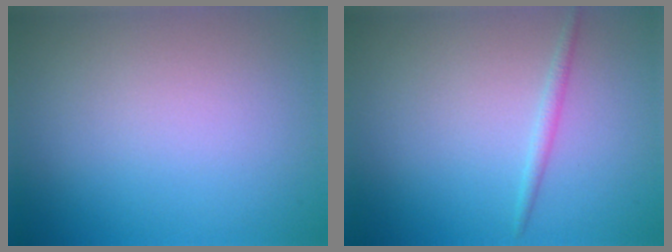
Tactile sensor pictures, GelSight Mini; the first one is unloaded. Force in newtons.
{"total": 1.1, "press": 1.1, "slide": 0.0}